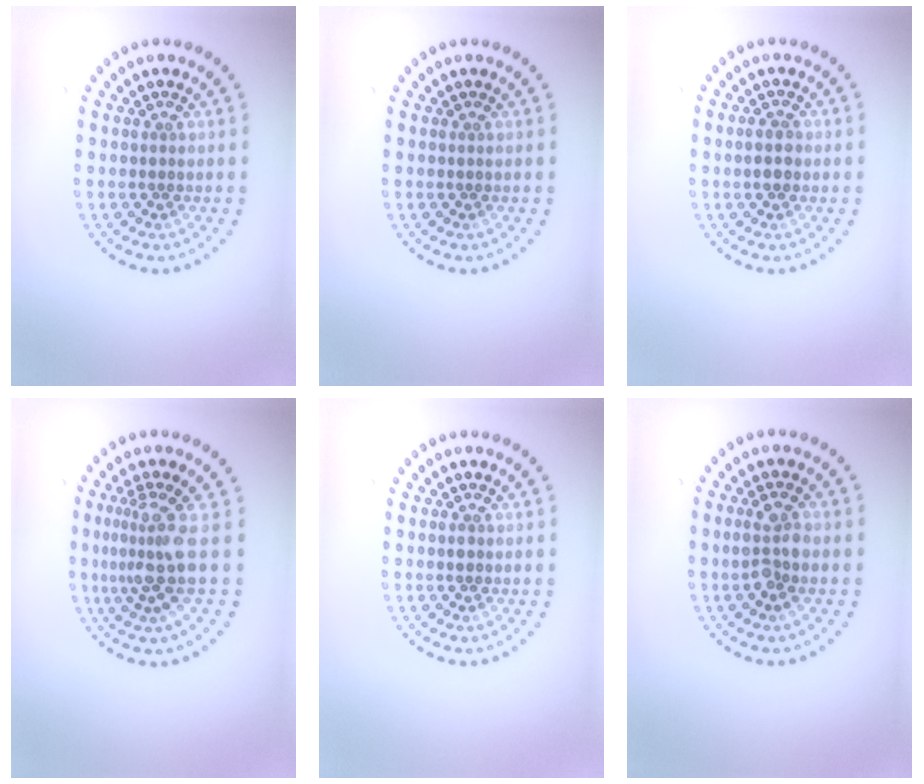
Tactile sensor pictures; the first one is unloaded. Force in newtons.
{"total": 0.0}
{"total": 1.6, "press": 1.6, "slide": 0.1}
{"total": 3.5, "press": 2.4, "slide": 2.6}
{"total": 0.7, "press": 0.7, "slide": 0.1}
{"total": 2.4, "press": 2.4, "slide": 0.6}